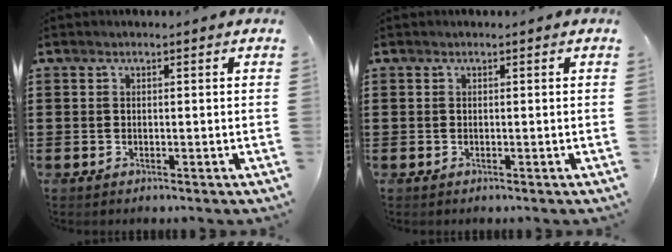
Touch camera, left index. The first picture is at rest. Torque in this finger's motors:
{"motor_torque": [0.00, 0.00, 0.00, 0.00]}